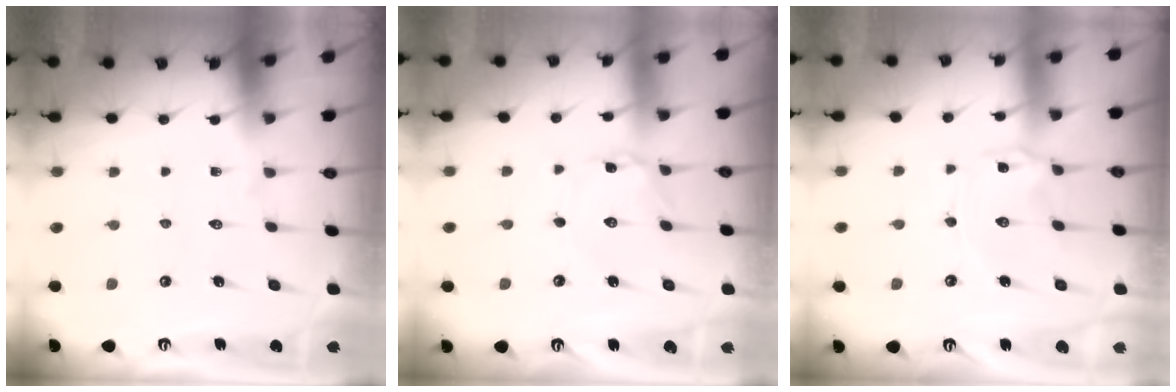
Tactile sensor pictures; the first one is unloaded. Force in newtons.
{"total": 0.6, "press": 0.6, "slide": 0.1}
{"total": 1.3, "press": 1.3, "slide": 0.2}